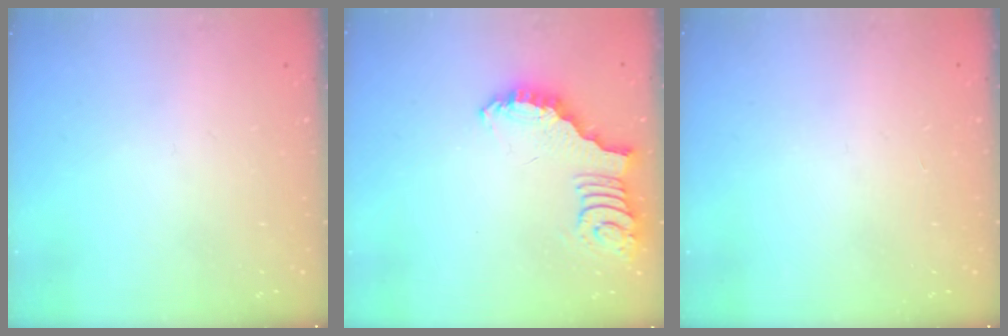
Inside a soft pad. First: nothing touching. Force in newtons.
{"total": 2.5, "press": 2.5, "slide": 0.5}
{"total": 1.4, "press": 1.4, "slide": 0.1}